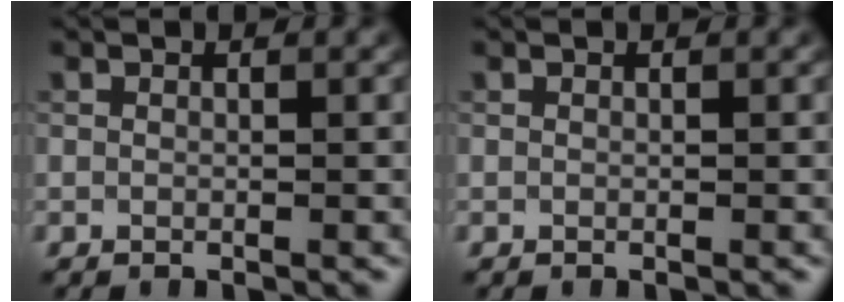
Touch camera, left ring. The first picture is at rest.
{"total": 0.0}